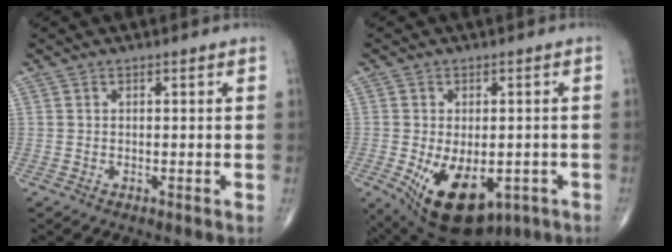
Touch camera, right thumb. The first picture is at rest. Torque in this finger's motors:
{"motor_torque": [-0.27, 0.96, 0.73, 0.29, 0.13]}